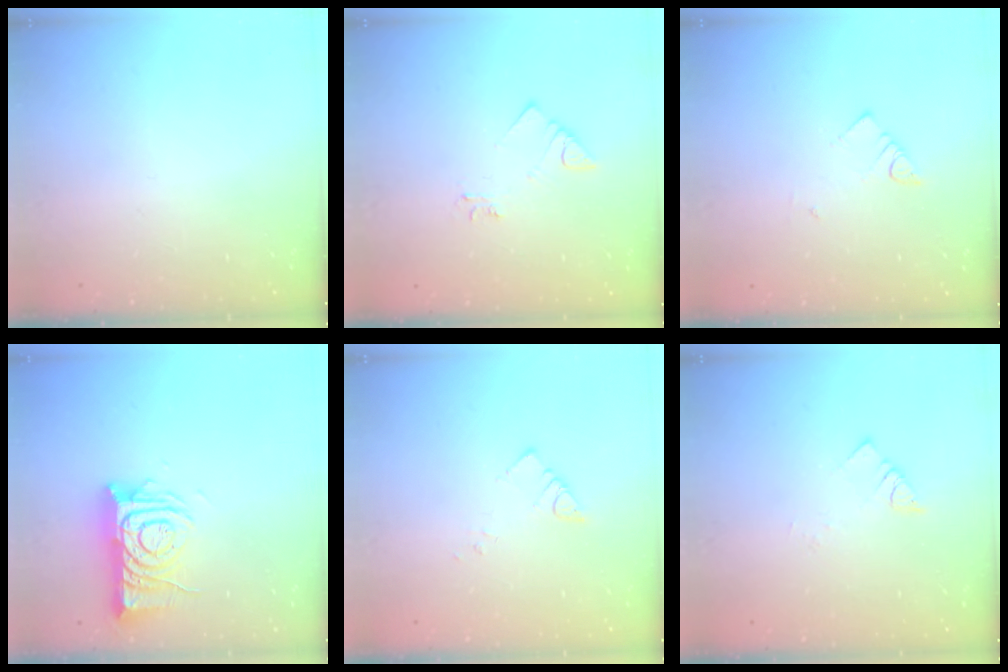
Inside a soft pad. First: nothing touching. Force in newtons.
{"total": 4.1, "press": 4.0, "slide": 0.7}
{"total": 3.2, "press": 3.2, "slide": 0.3}
{"total": 11.7, "press": 11.6, "slide": 1.0}
{"total": 2.5, "press": 2.5, "slide": 0.3}
{"total": 2.8, "press": 2.8, "slide": 0.3}